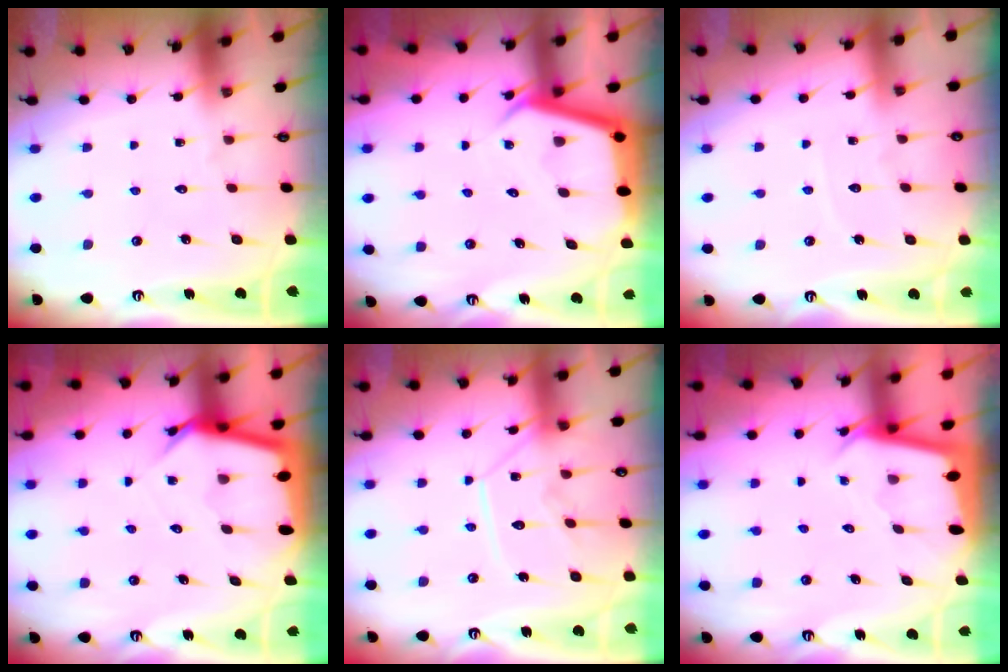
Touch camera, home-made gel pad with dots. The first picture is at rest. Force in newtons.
{"total": 4.6, "press": 4.6, "slide": 0.3}
{"total": 3.6, "press": 3.6, "slide": 0.4}
{"total": 6.6, "press": 6.6, "slide": 0.7}
{"total": 11.1, "press": 11.1, "slide": 0.9}
{"total": 2.1, "press": 2.1, "slide": 0.1}